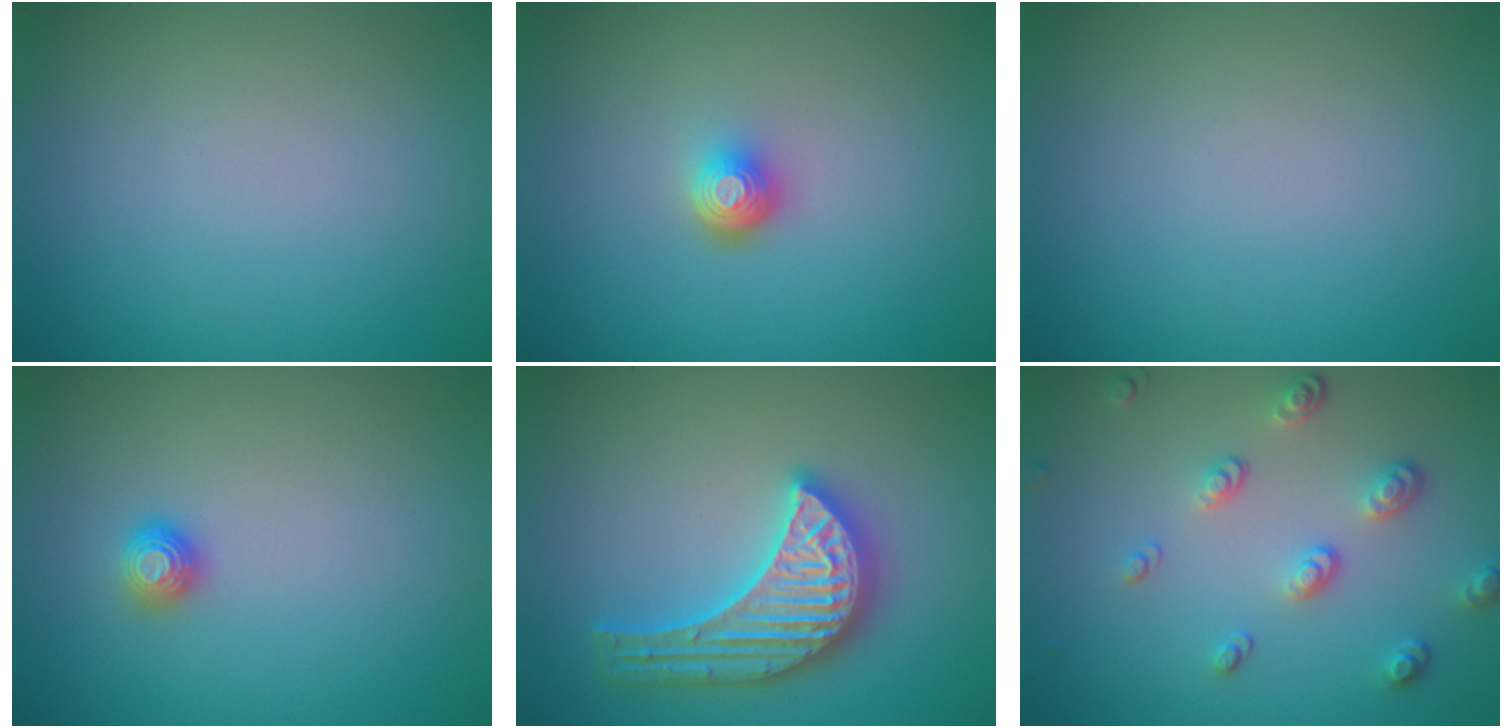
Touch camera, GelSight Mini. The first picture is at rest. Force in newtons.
{"total": 2.2, "press": 1.4, "slide": 1.6}
{"total": 0.0}
{"total": 1.2, "press": 1.1, "slide": 0.4}
{"total": 5.7, "press": 5.6, "slide": 0.6}
{"total": 3.3, "press": 2.6, "slide": 2.0}